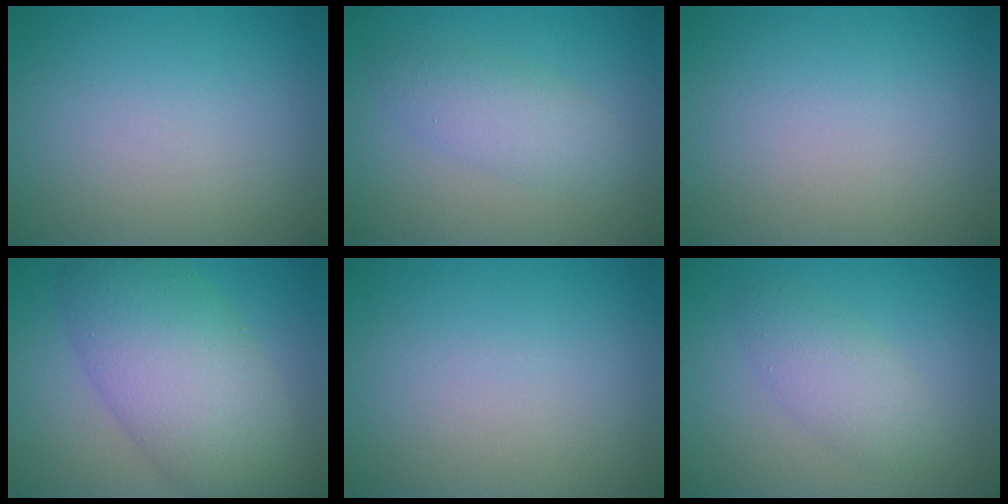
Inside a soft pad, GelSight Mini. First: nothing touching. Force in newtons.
{"total": 3.0, "press": 3.0, "slide": 0.0}
{"total": 0.0}
{"total": 9.2, "press": 9.2, "slide": 0.3}
{"total": 0.0}
{"total": 2.7, "press": 2.7, "slide": 0.1}